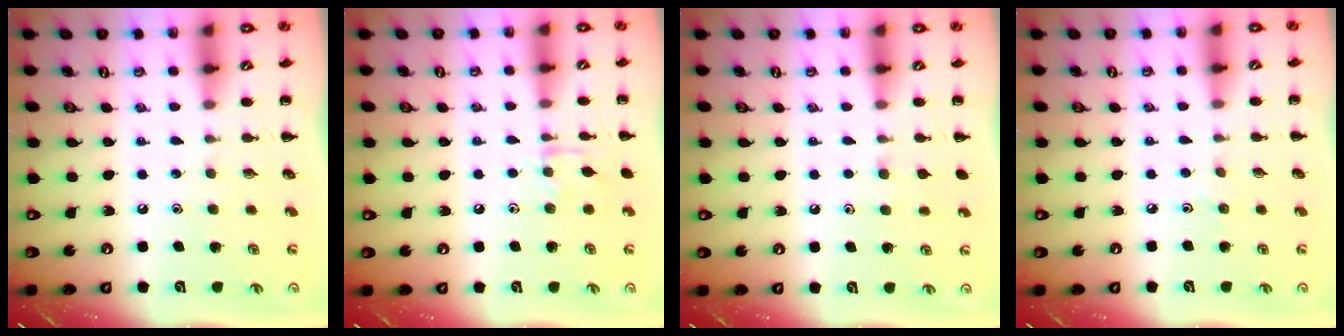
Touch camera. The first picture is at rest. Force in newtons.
{"total": 6.8, "press": 6.6, "slide": 1.3}
{"total": 4.6, "press": 4.2, "slide": 1.8}
{"total": 2.4, "press": 2.2, "slide": 1.0}